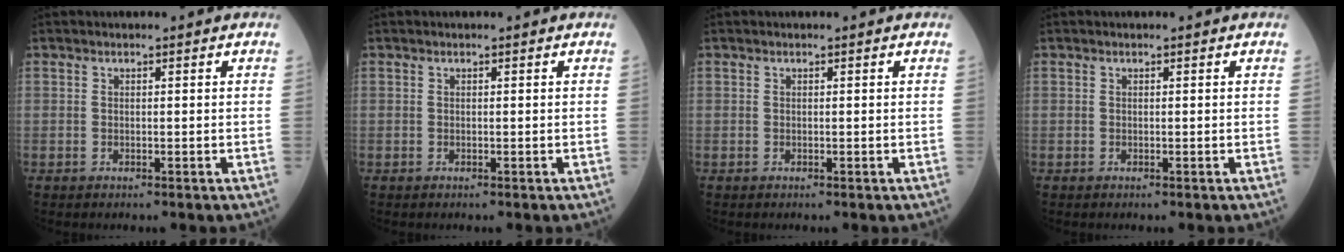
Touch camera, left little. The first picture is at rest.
{"total": 0.0}
{"total": 0.0}
{"total": 0.0}